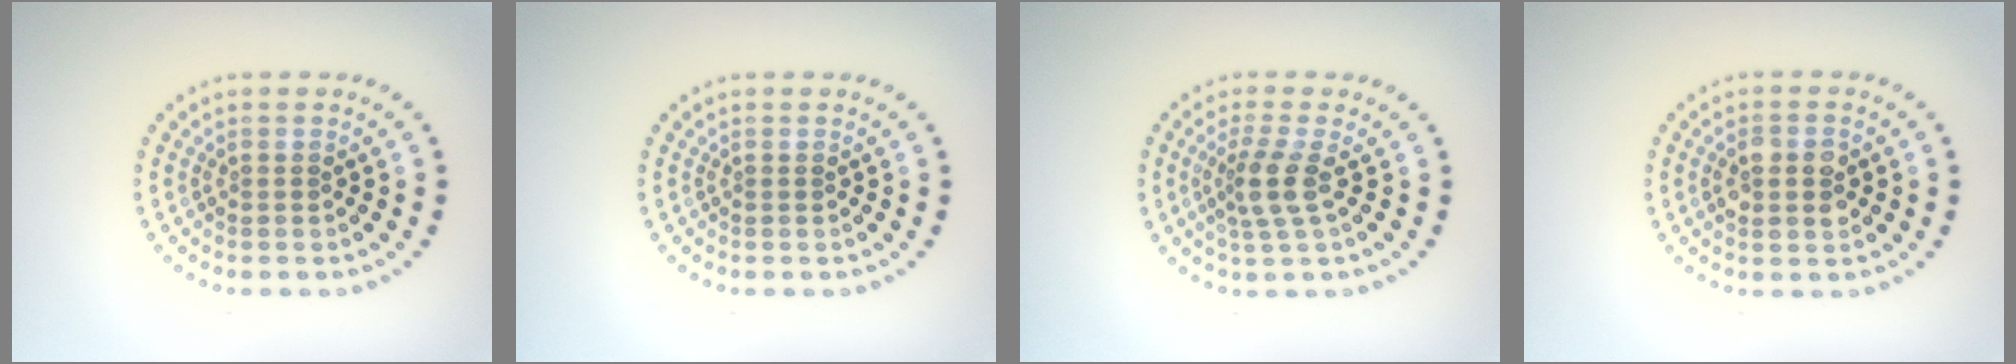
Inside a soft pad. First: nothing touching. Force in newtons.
{"total": 0.0}
{"total": 2.8, "press": 2.1, "slide": 1.8}
{"total": 2.8, "press": 2.8, "slide": 0.3}